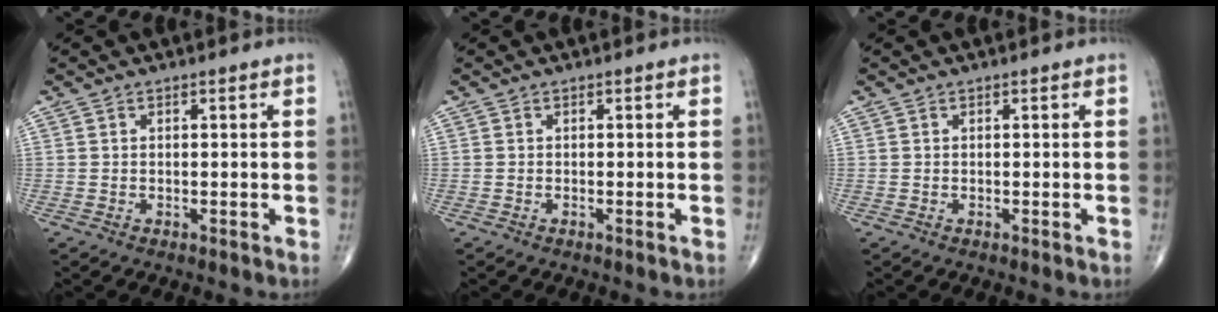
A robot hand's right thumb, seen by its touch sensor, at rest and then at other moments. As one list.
[{"total": 0.0}, {"total": 0.0}]